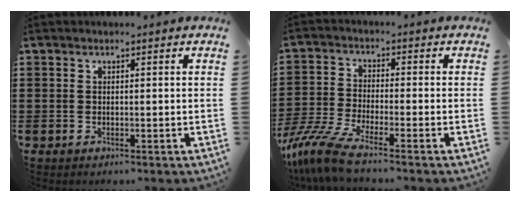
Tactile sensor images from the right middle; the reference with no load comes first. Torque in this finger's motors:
{"motor_torque": [1.73, -0.41, 0.26, 0.13]}